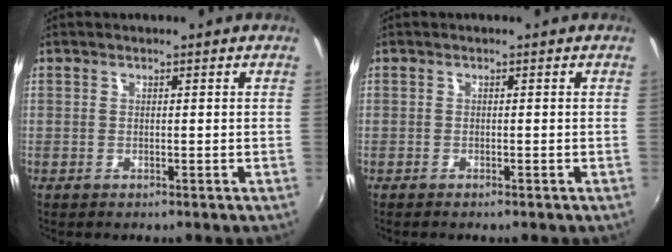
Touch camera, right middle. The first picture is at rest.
{"total": 0.6, "force": [-0.5, 0.2, 0.3], "torque": [-0.007, -0.002, -0.010]}